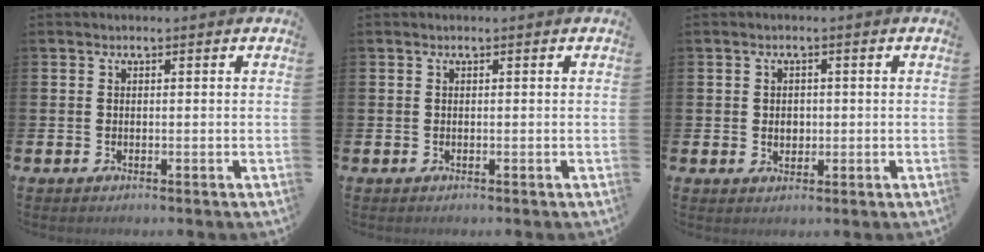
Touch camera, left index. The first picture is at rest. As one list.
[{"total": 0.0}, {"total": 1.9, "force": [0.1, 1.7, 0.9], "torque": [0.002, 0.001, -0.005]}]